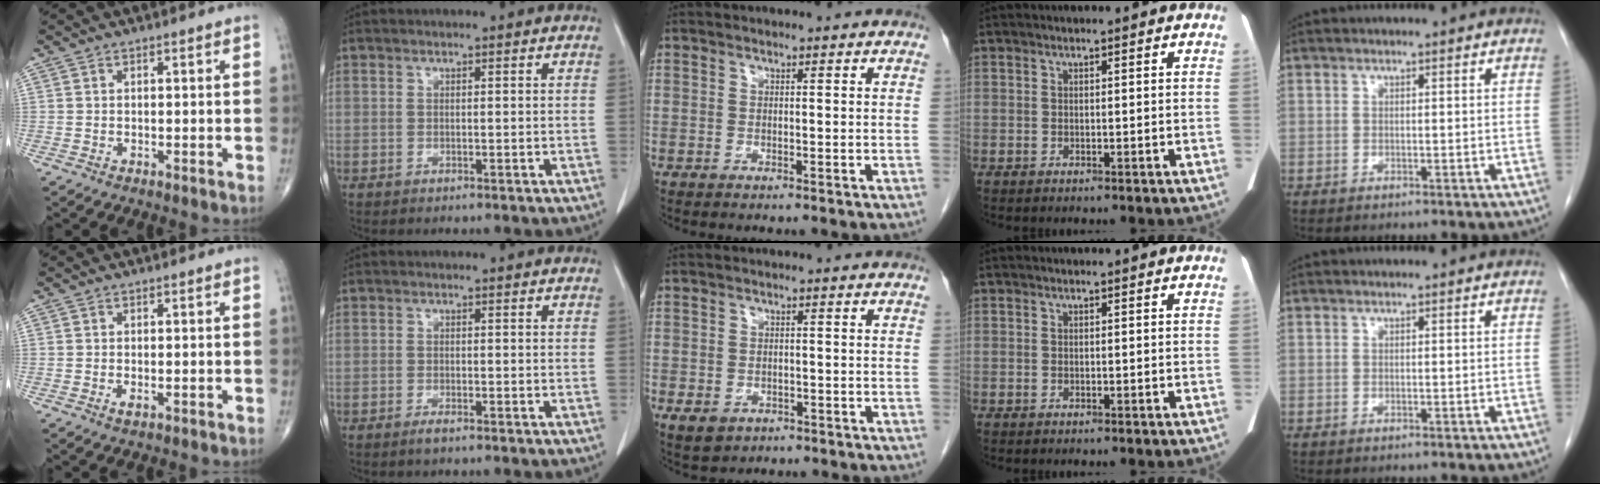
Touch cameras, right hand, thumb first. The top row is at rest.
{"thumb": {"total": 1.1, "force": [-0.3, 0.4, 0.9], "torque": [-0.013, -0.002, -0.006]}, "index": {"total": 1.1, "force": [-0.9, 0.1, 0.7], "torque": [-0.018, -0.002, -0.016]}, "middle": {"total": 4.1, "force": [-2.2, 3.1, 1.4], "torque": [-0.022, 0.000, -0.025]}}